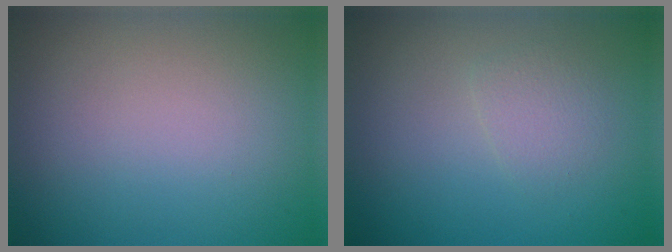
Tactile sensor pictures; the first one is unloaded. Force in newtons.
{"total": 1.4, "press": 1.4, "slide": 0.1}